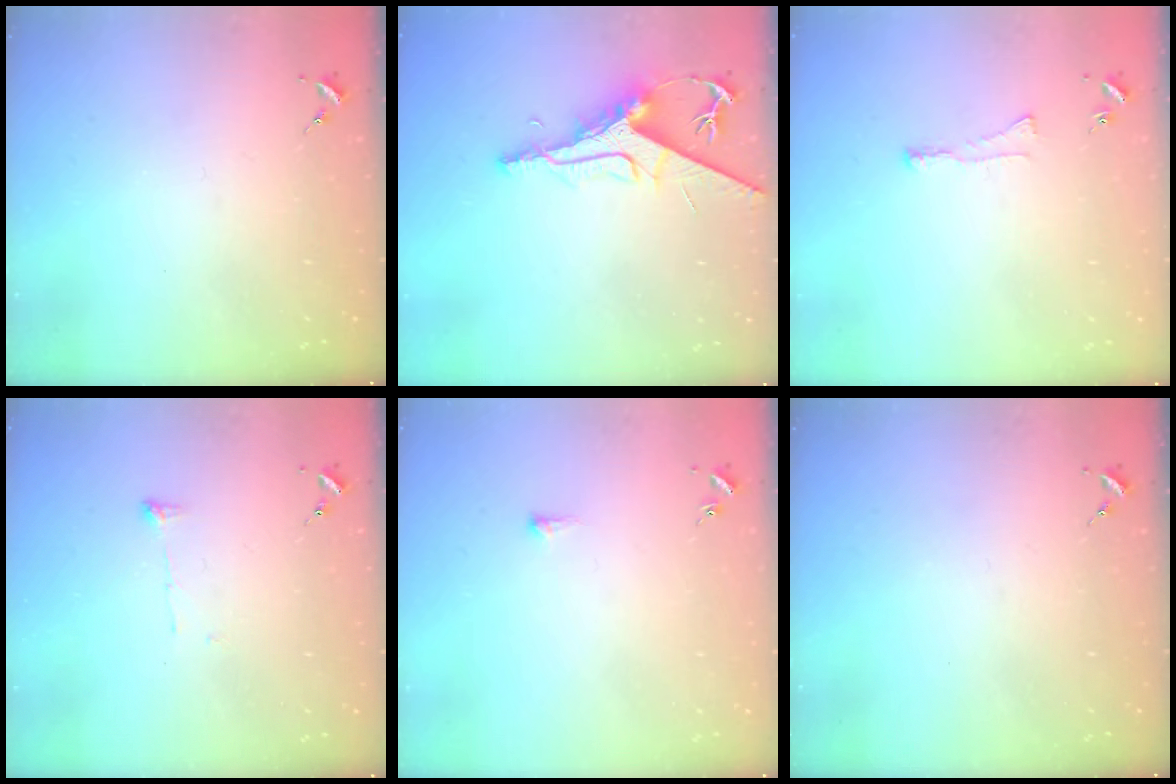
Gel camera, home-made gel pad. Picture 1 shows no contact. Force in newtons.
{"total": 10.1, "press": 10.1, "slide": 1.1}
{"total": 3.4, "press": 3.4, "slide": 0.4}
{"total": 4.6, "press": 4.5, "slide": 0.7}
{"total": 3.4, "press": 3.4, "slide": 0.6}
{"total": 0.0}